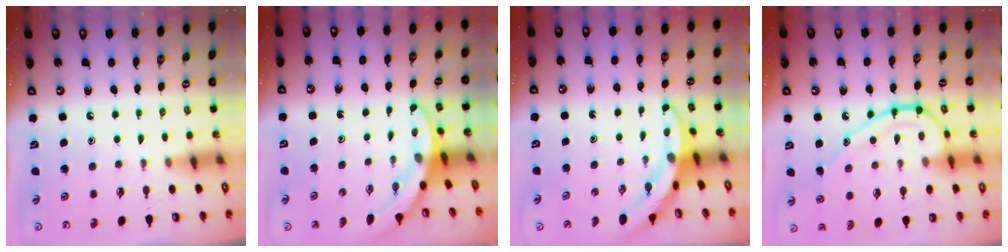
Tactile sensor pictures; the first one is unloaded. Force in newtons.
{"total": 3.1, "press": 3.1, "slide": 0.1}
{"total": 3.3, "press": 3.3, "slide": 0.3}
{"total": 13.7, "press": 13.7, "slide": 0.0}